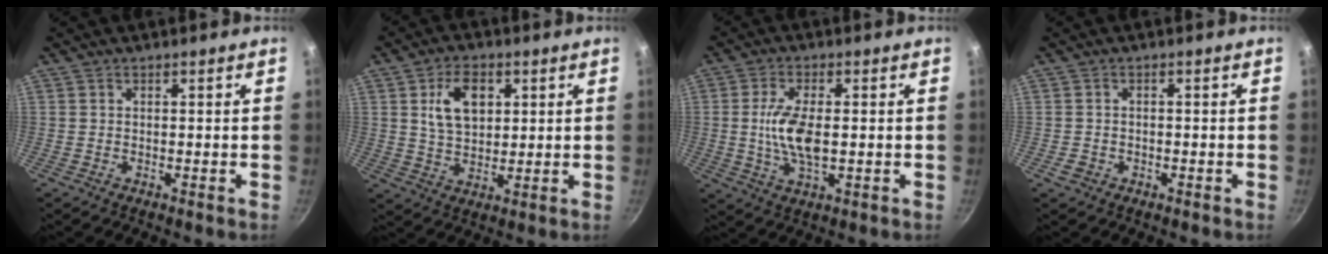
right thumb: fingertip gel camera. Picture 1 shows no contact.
{"total": 9.2, "force": [2.9, 5.9, 6.5], "torque": [-0.095, -0.011, 0.054]}
{"total": 8.8, "force": [0.0, 3.8, 7.9], "torque": [-0.157, -0.004, 0.000]}
{"total": 1.9, "force": [-0.8, 1.5, 0.9], "torque": [-0.017, 0.009, -0.010]}